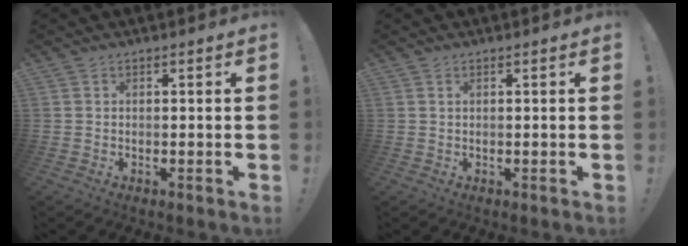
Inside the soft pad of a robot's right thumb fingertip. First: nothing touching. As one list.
[{"total": 0.6, "force": [0.3, 0.2, 0.4], "torque": [-0.011, 0.002, 0.008]}]